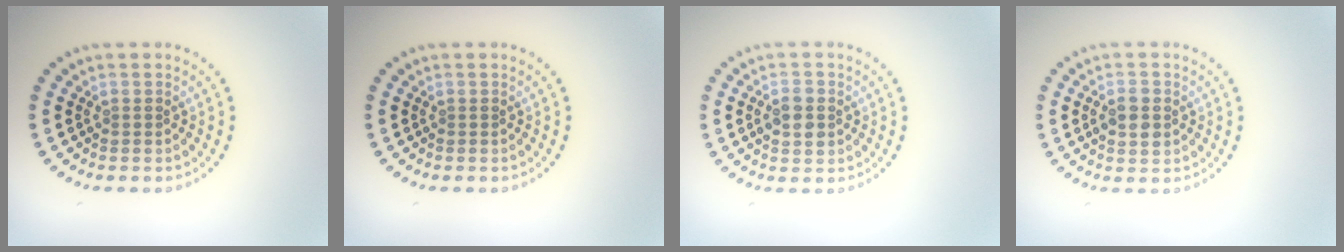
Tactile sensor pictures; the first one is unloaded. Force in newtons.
{"total": 0.0}
{"total": 2.7, "press": 2.7, "slide": 0.1}
{"total": 2.7, "press": 2.7, "slide": 0.0}